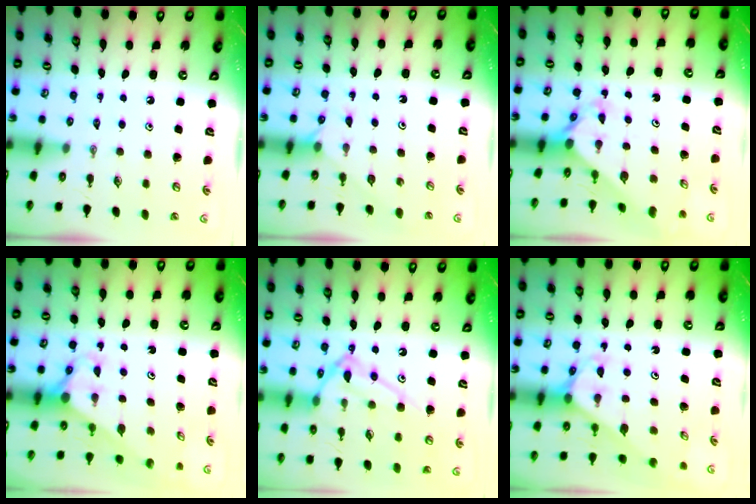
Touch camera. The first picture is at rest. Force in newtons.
{"total": 3.2, "press": 3.2, "slide": 0.4}
{"total": 2.5, "press": 2.5, "slide": 0.2}
{"total": 2.9, "press": 2.9, "slide": 0.0}
{"total": 15.1, "press": 15.0, "slide": 1.1}
{"total": 2.5, "press": 2.5, "slide": 0.1}